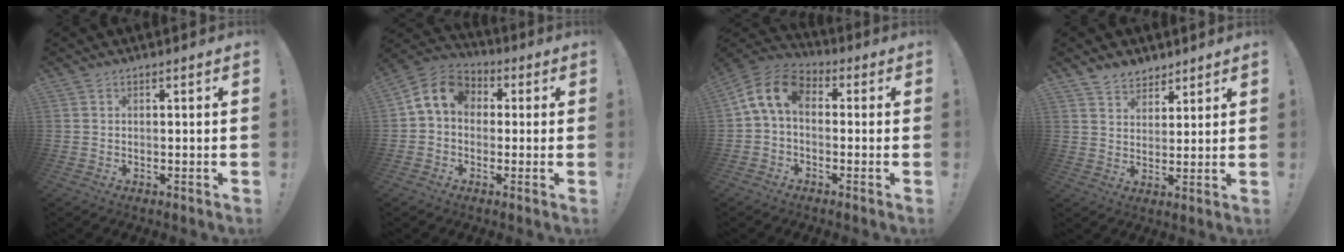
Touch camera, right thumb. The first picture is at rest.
{"total": 9.3, "force": [1.3, 7.4, 5.5], "torque": [-0.102, 0.018, 0.030]}
{"total": 10.3, "force": [1.5, 6.2, 8.1], "torque": [-0.171, 0.016, 0.033]}
{"total": 6.1, "force": [5.1, 3.3, 0.6], "torque": [-0.009, -0.038, 0.097]}